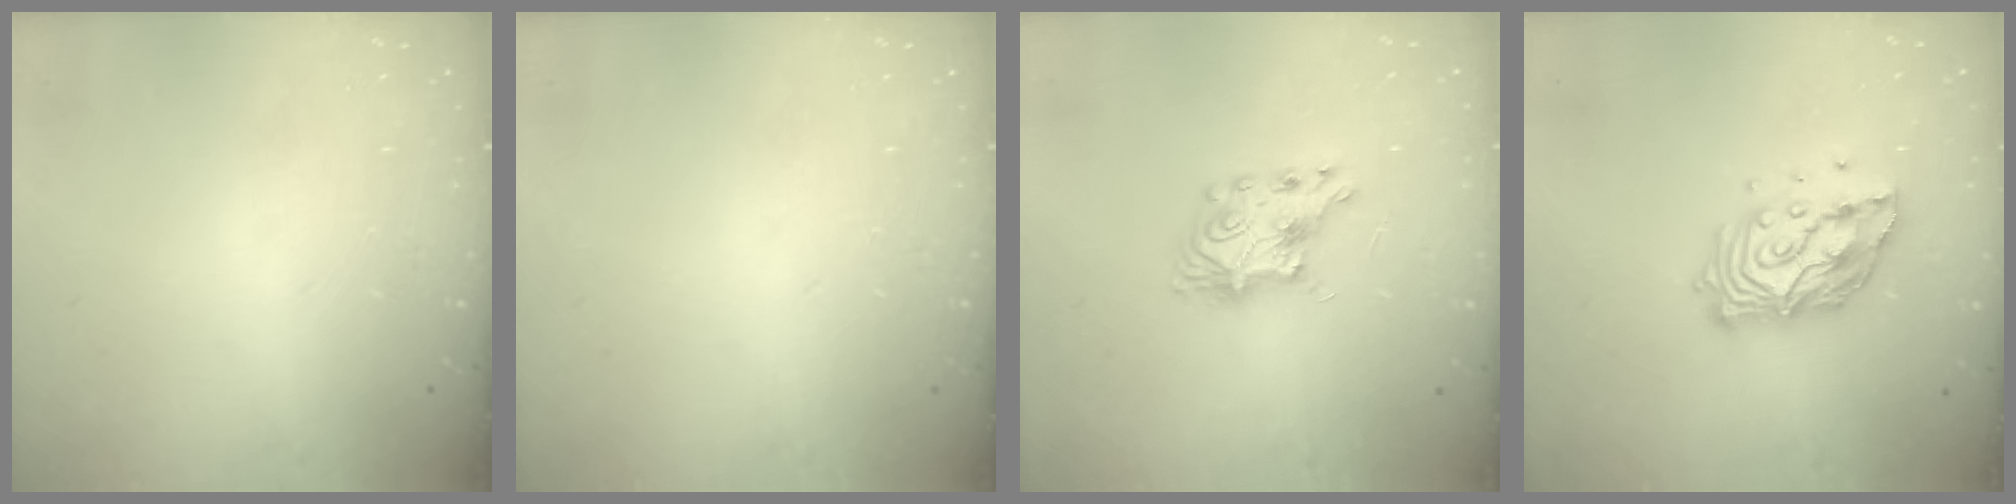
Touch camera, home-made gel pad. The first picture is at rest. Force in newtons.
{"total": 0.0}
{"total": 8.2, "press": 8.1, "slide": 0.8}
{"total": 15.1, "press": 15.0, "slide": 1.4}